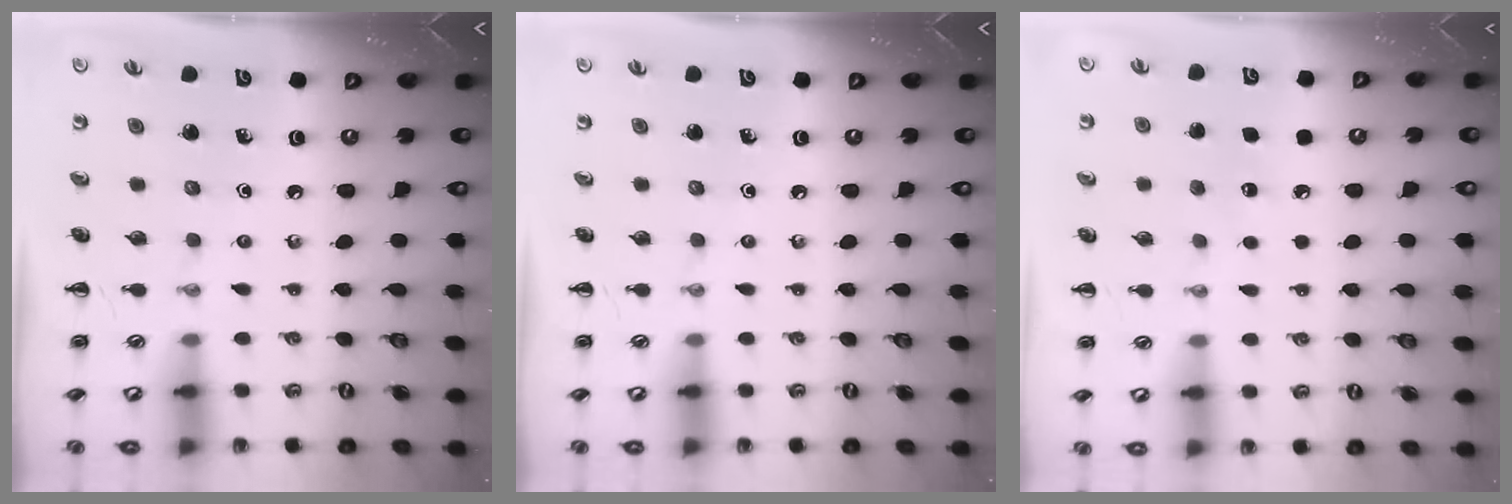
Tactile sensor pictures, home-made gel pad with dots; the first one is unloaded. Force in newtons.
{"total": 0.0}
{"total": 4.8, "press": 4.6, "slide": 1.2}